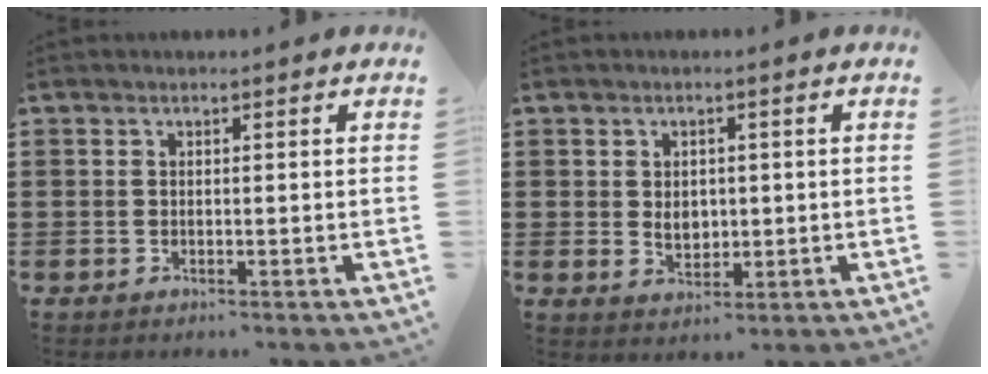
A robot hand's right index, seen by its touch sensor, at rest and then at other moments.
{"total": 2.9, "force": [0.2, 2.2, 2.0], "torque": [-0.037, 0.002, 0.001]}